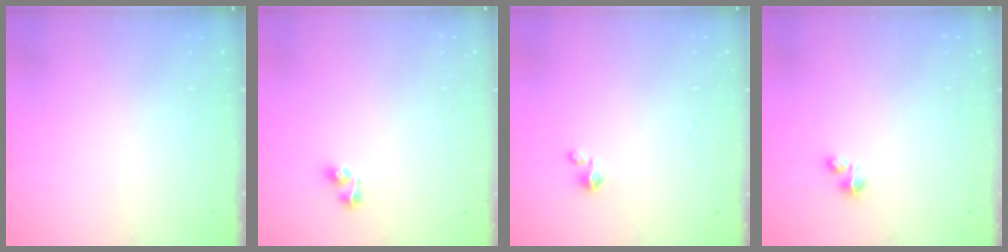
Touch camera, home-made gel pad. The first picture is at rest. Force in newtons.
{"total": 3.5, "press": 3.4, "slide": 0.9}
{"total": 1.5, "press": 1.5, "slide": 0.1}
{"total": 1.1, "press": 1.1, "slide": 0.3}